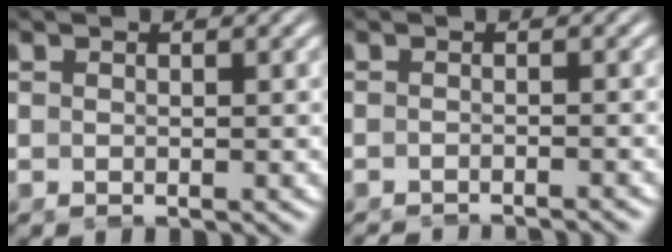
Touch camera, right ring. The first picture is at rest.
{"total": 2.8, "force": [-2.8, -0.3, 0.1], "torque": [0.000, -0.014, -0.039]}